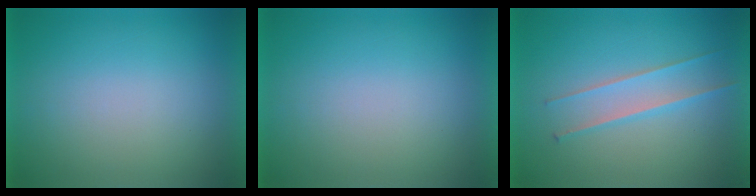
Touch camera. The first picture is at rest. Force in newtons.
{"total": 1.0}
{"total": 2.0}